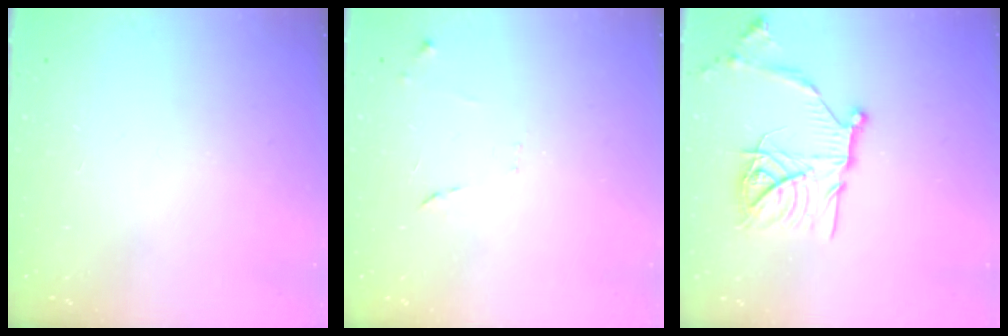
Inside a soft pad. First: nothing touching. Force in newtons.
{"total": 7.5, "press": 7.5, "slide": 0.6}
{"total": 19.5, "press": 19.4, "slide": 1.7}